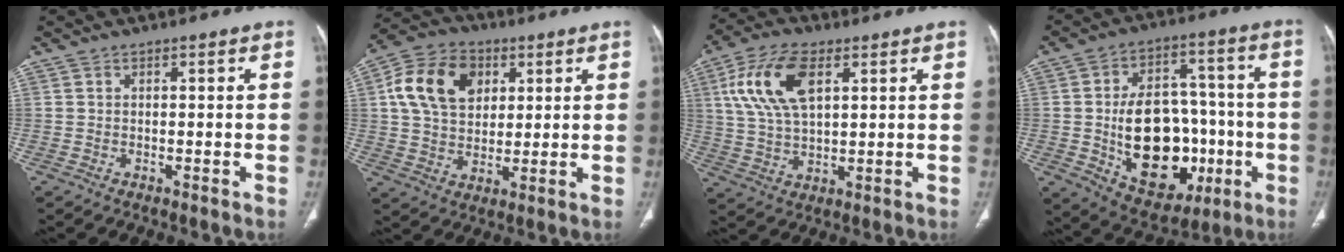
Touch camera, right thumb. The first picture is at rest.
{"total": 14.5, "force": [4.4, 10.4, 9.1], "torque": [-0.147, 0.004, 0.074]}
{"total": 13.3, "force": [4.6, 6.7, 10.5], "torque": [-0.212, 0.001, 0.090]}
{"total": 21.7, "force": [-4.2, 14.4, 15.8], "torque": [-0.210, 0.032, -0.042]}